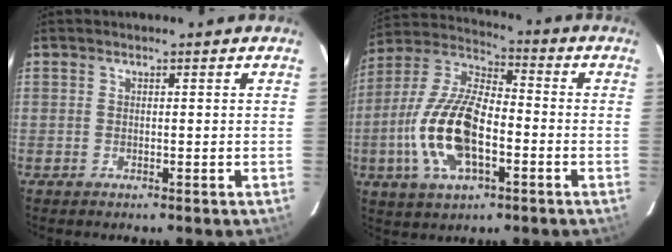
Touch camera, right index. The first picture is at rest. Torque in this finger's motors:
{"motor_torque": [2.14, 0.00, 1.05, 0.21]}